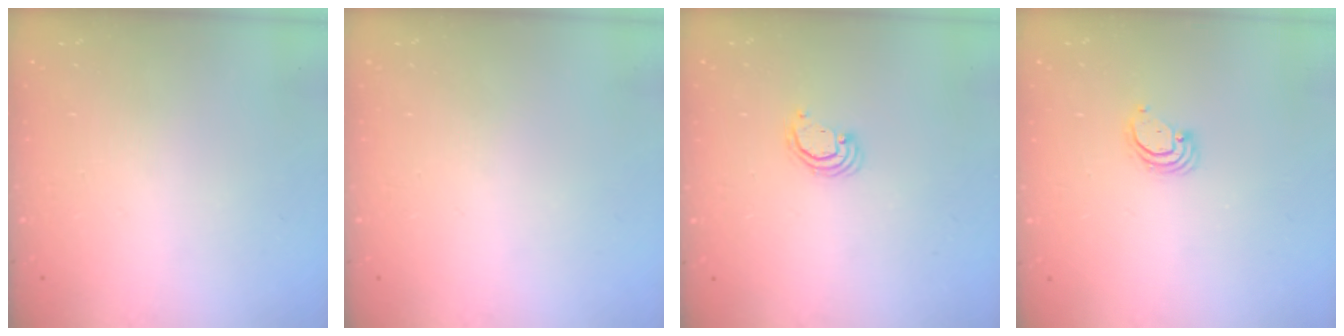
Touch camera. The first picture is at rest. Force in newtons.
{"total": 0.0}
{"total": 2.4, "press": 2.4, "slide": 0.3}
{"total": 2.9, "press": 2.9, "slide": 0.3}